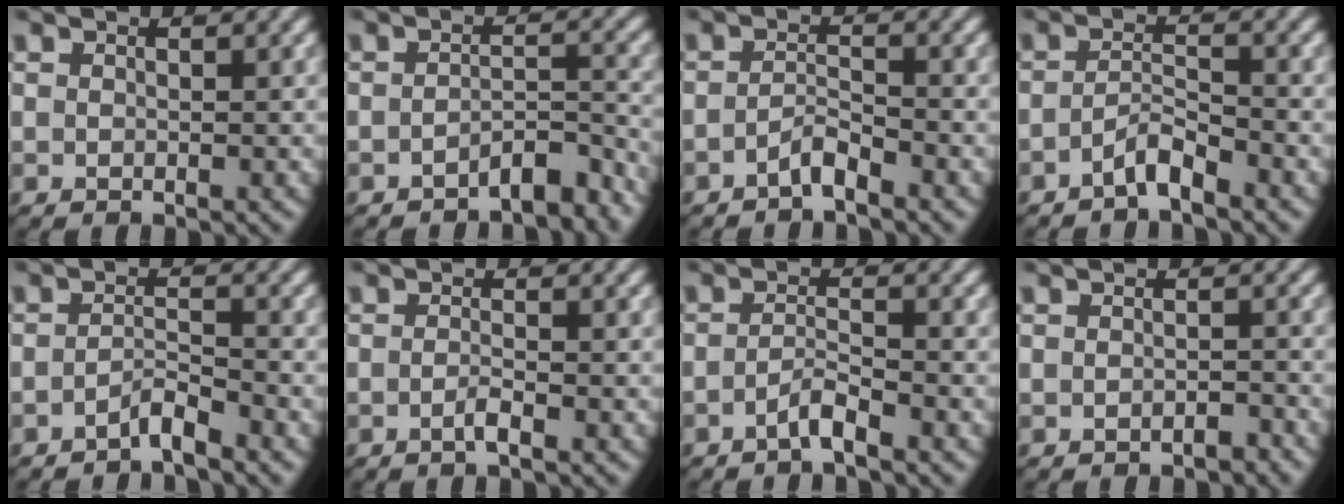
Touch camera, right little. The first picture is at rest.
{"total": 3.9, "force": [-3.5, 0.3, 1.5], "torque": [-0.006, -0.012, -0.054]}
{"total": 2.1, "force": [-2.0, -0.1, 0.8], "torque": [-0.006, -0.011, -0.032]}
{"total": 2.7, "force": [-2.4, 0.3, 1.2], "torque": [-0.012, -0.009, -0.040]}
{"total": 2.3, "force": [-2.1, -0.1, 0.9], "torque": [-0.005, -0.009, -0.037]}
{"total": 1.2, "force": [-1.0, -0.4, 0.6], "torque": [-0.006, -0.002, -0.021]}
{"total": 2.1, "force": [-1.9, -0.3, 1.0], "torque": [-0.010, -0.010, -0.031]}
{"total": 1.5, "force": [-1.5, -0.3, 0.0], "torque": [0.005, -0.004, -0.023]}